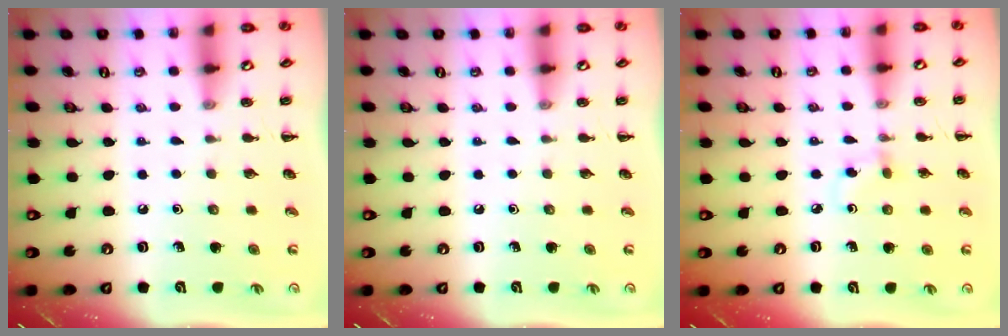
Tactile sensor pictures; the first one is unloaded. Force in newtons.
{"total": 0.0}
{"total": 3.5, "press": 3.2, "slide": 1.5}